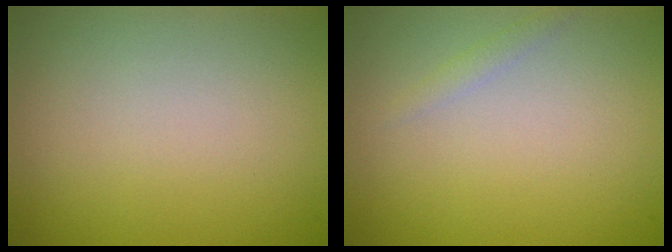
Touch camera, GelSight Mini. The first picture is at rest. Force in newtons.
{"total": 0.7, "press": 0.7, "slide": 0.0}